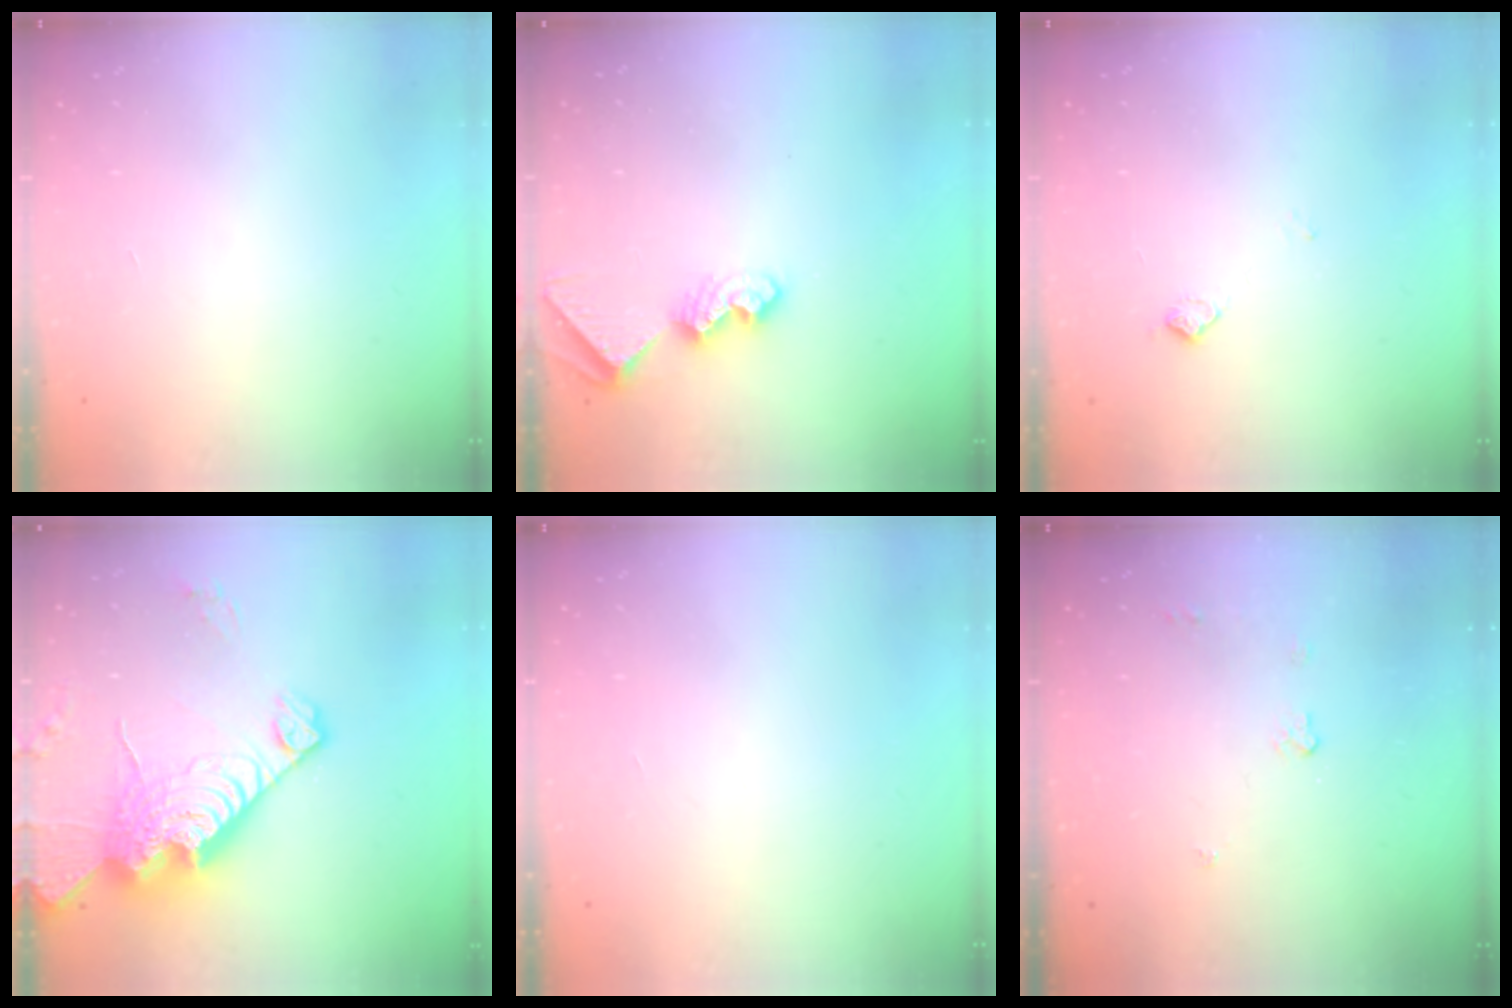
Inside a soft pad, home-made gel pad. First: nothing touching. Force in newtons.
{"total": 8.2, "press": 8.2, "slide": 0.4}
{"total": 5.6, "press": 5.5, "slide": 0.8}
{"total": 21.7, "press": 21.6, "slide": 2.0}
{"total": 0.0}
{"total": 3.6, "press": 3.6, "slide": 0.1}